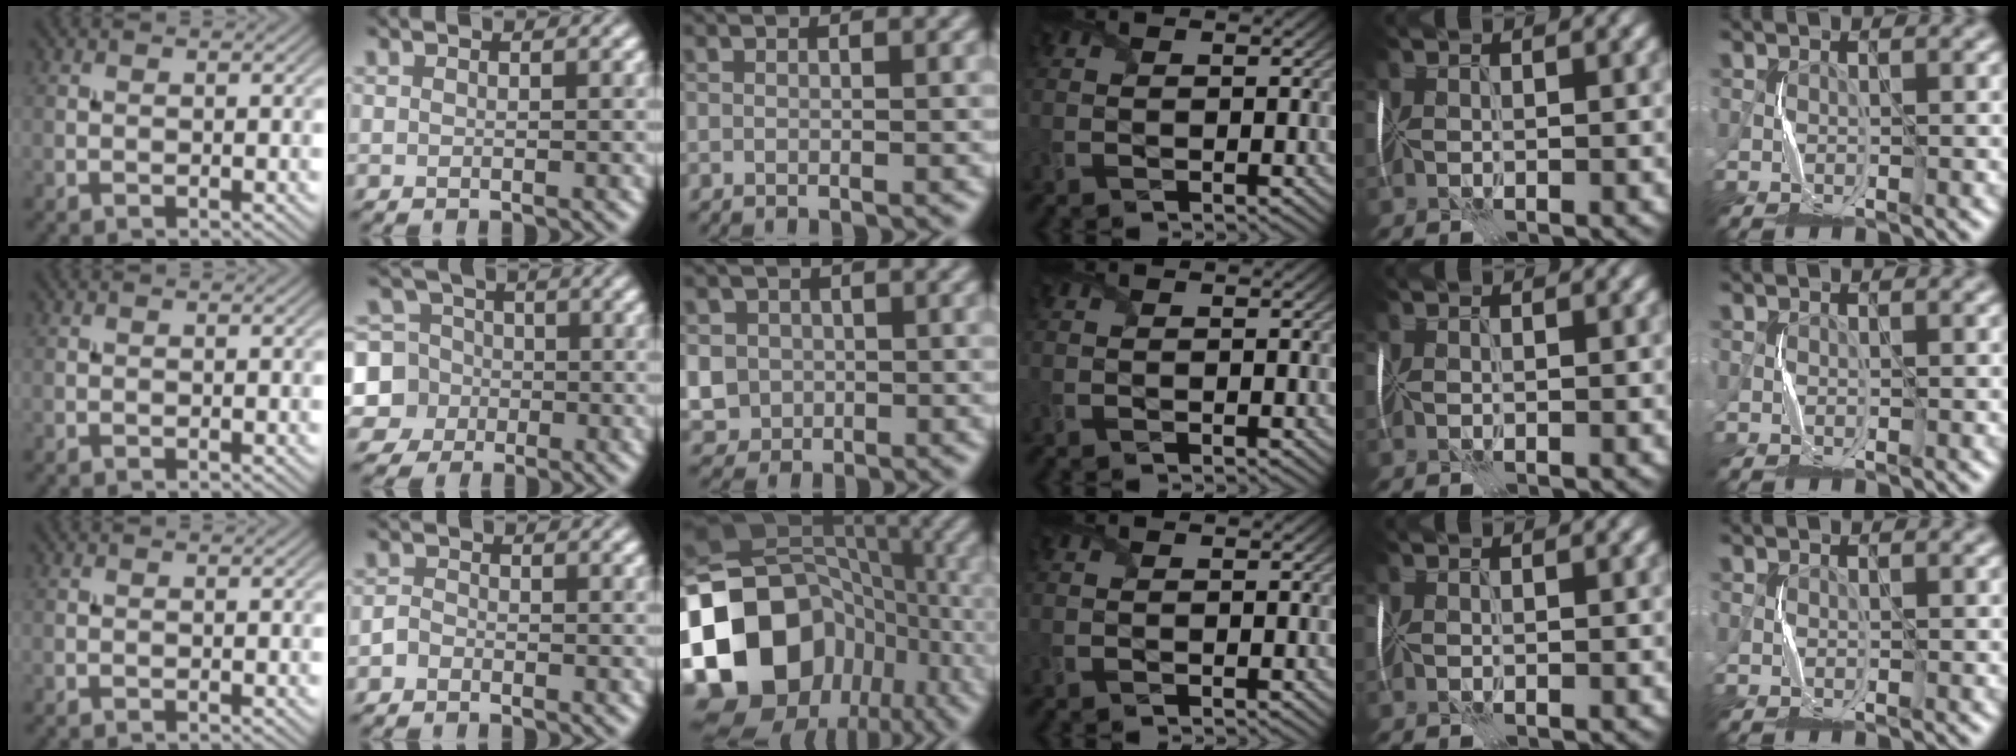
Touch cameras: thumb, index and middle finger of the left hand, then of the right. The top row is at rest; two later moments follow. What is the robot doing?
{"motion": "fold", "object": "shipping label"}